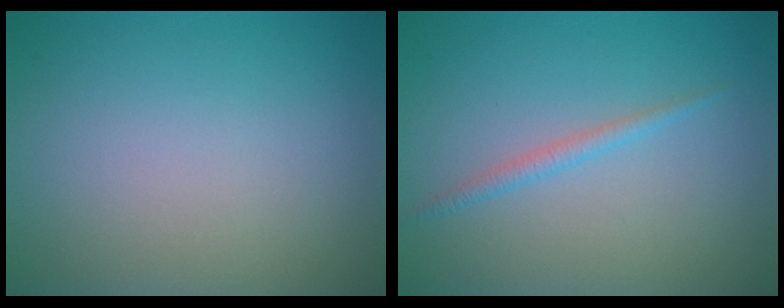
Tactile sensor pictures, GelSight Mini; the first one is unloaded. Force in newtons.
{"total": 1.2, "press": 1.2, "slide": 0.1}